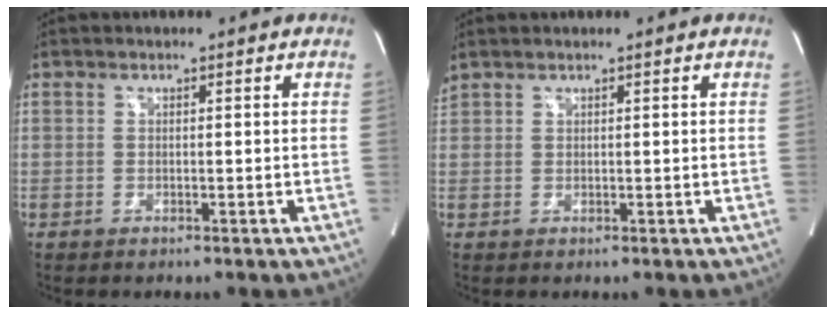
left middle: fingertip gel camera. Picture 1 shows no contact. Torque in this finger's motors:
{"motor_torque": [0.39, -0.39, 0.10, 0.04]}